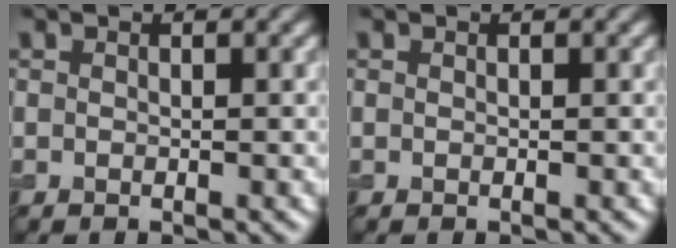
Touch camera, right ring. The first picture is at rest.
{"total": 0.0}